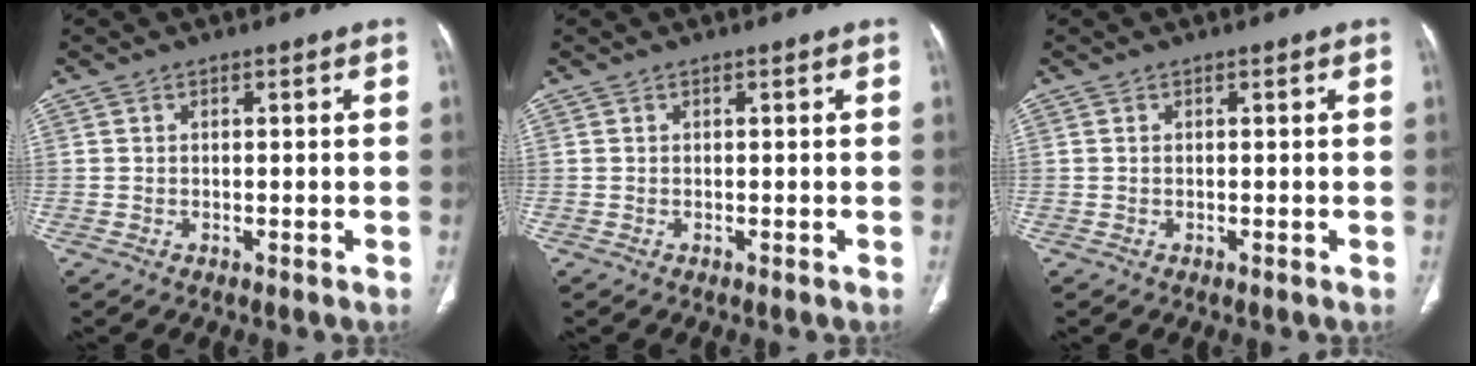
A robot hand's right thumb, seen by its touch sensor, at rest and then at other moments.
{"total": 0.0}
{"total": 0.0}